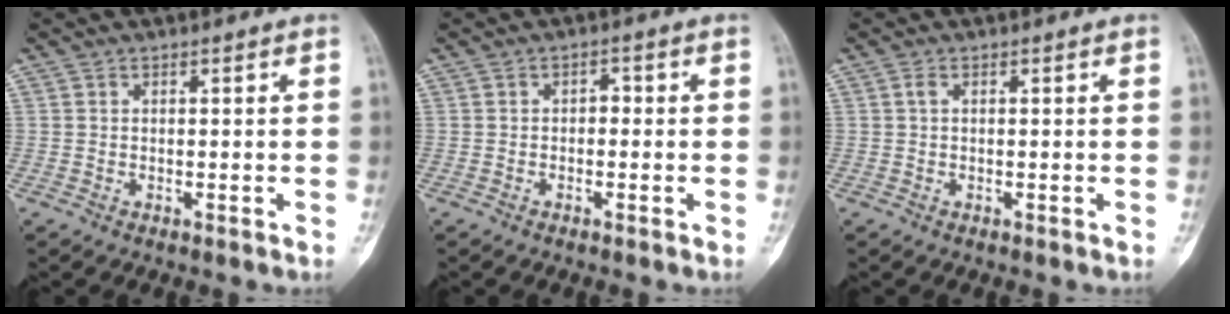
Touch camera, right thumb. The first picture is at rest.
{"total": 1.5, "force": [-0.3, 1.0, 1.0], "torque": [-0.001, 0.010, -0.011]}
{"total": 0.7, "force": [0.1, 0.3, 0.6], "torque": [-0.014, 0.000, -0.001]}